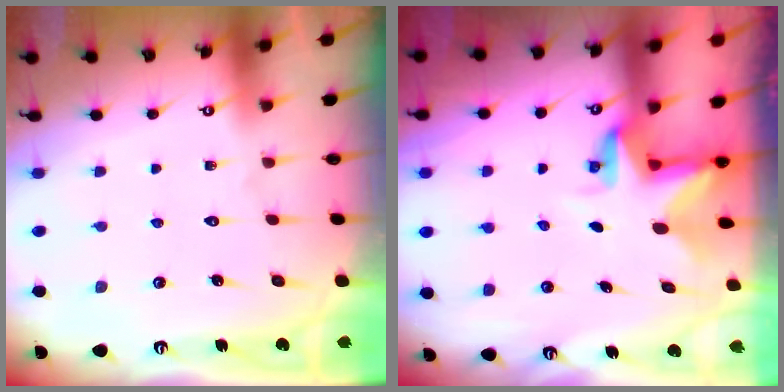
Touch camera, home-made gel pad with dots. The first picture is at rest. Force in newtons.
{"total": 3.5, "press": 3.5, "slide": 0.2}